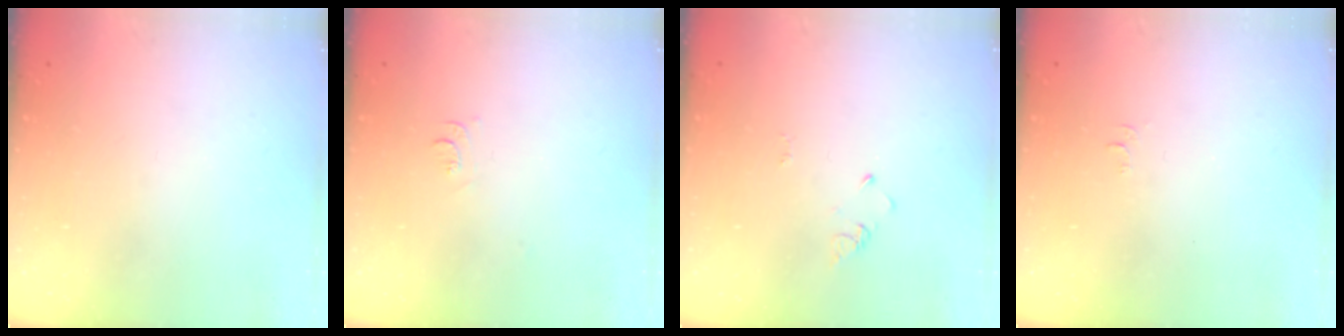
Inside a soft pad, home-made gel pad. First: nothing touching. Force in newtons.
{"total": 4.2, "press": 4.1, "slide": 0.7}
{"total": 2.4, "press": 2.4, "slide": 0.3}
{"total": 3.9, "press": 3.8, "slide": 0.3}